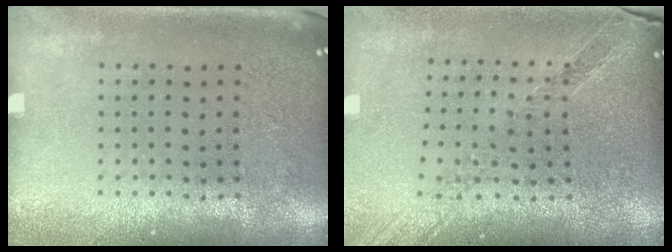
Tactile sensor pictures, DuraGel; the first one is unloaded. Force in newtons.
{"total": 0.9, "press": 0.9, "slide": 0.3}